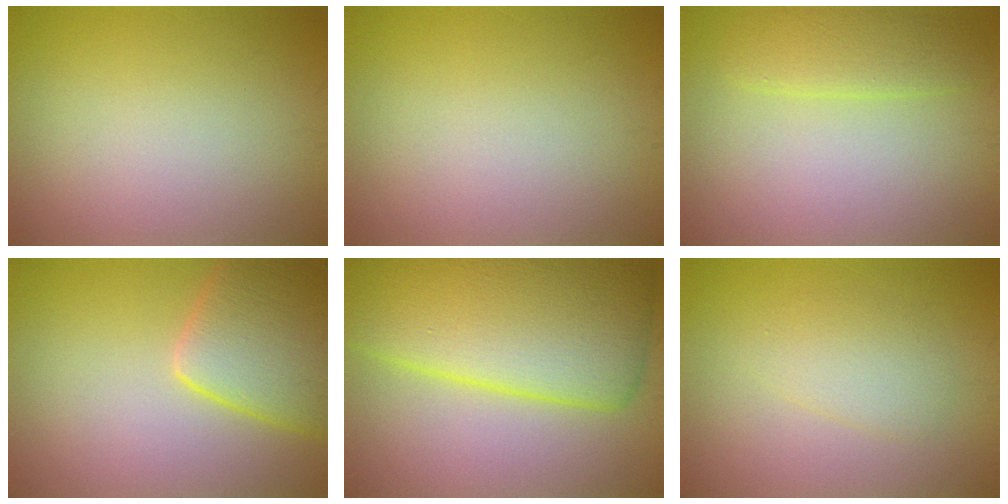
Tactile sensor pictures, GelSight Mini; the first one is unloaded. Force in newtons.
{"total": 0.0}
{"total": 2.8, "press": 2.8, "slide": 0.3}
{"total": 6.9, "press": 6.9, "slide": 0.5}
{"total": 12.2, "press": 12.1, "slide": 0.4}
{"total": 2.3, "press": 2.3, "slide": 0.2}